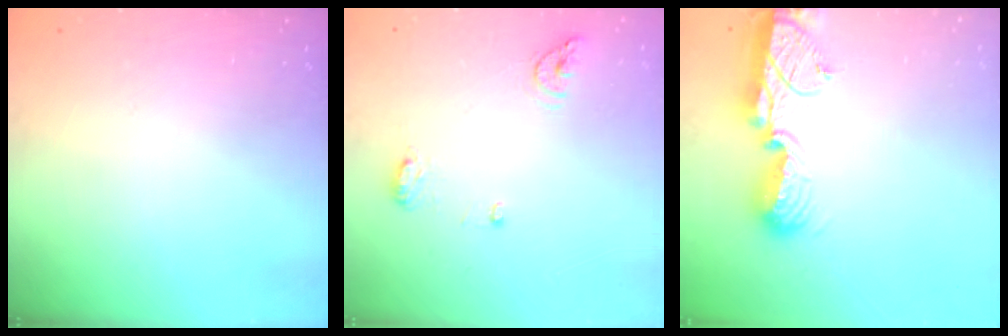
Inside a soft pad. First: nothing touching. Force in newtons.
{"total": 11.0, "press": 8.3, "slide": 7.1}
{"total": 11.4, "press": 11.3, "slide": 1.5}